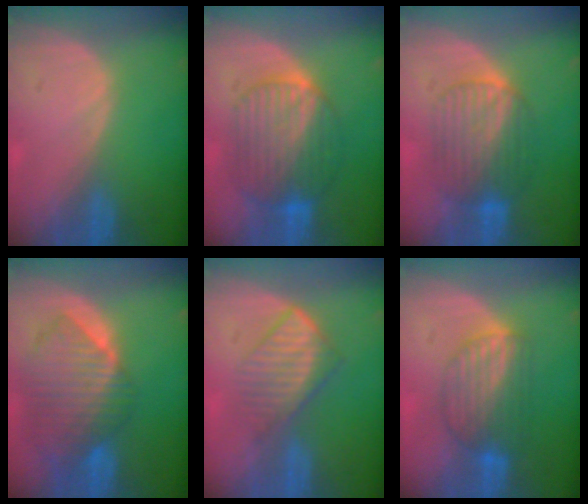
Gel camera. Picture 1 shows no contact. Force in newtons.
{"total": 9.2, "press": 9.2, "slide": 0.7}
{"total": 7.3, "press": 7.3, "slide": 0.3}
{"total": 10.4, "press": 9.0, "slide": 5.1}
{"total": 6.5, "press": 5.9, "slide": 2.8}
{"total": 6.7, "press": 6.7, "slide": 0.5}